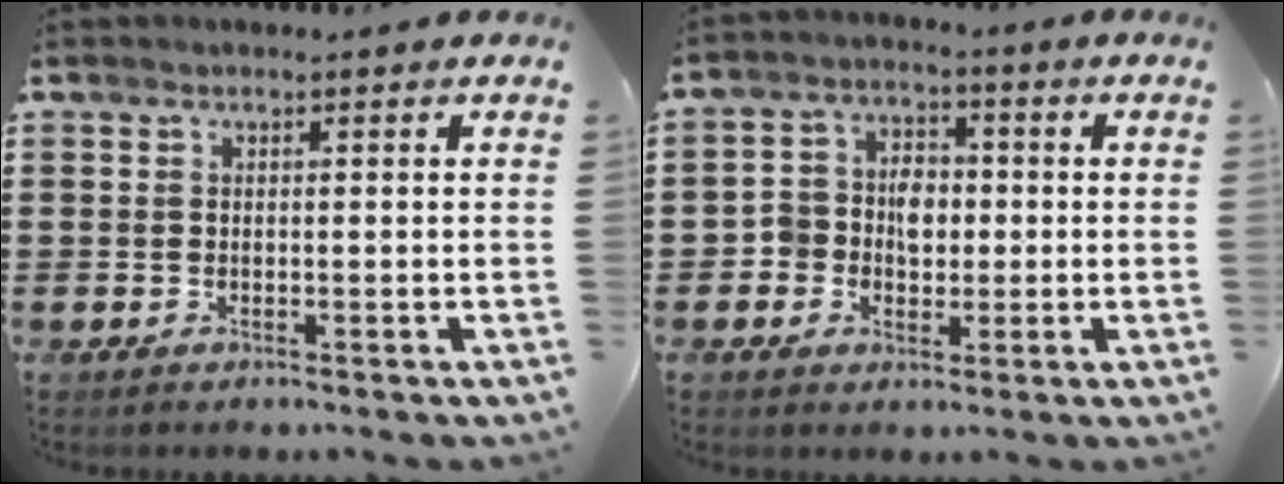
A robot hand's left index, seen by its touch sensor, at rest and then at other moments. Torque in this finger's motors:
{"motor_torque": [0.35, 0.47, 0.17, 0.05]}